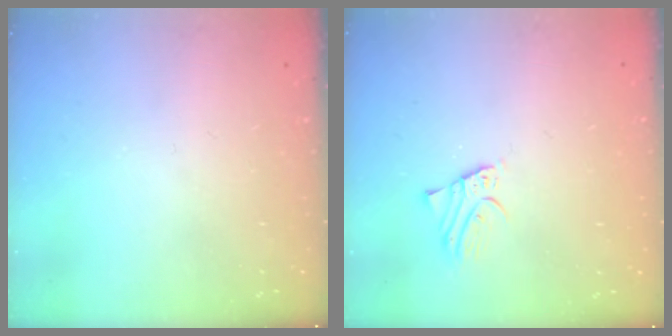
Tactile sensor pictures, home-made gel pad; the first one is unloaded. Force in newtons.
{"total": 1.9, "press": 1.9, "slide": 0.1}